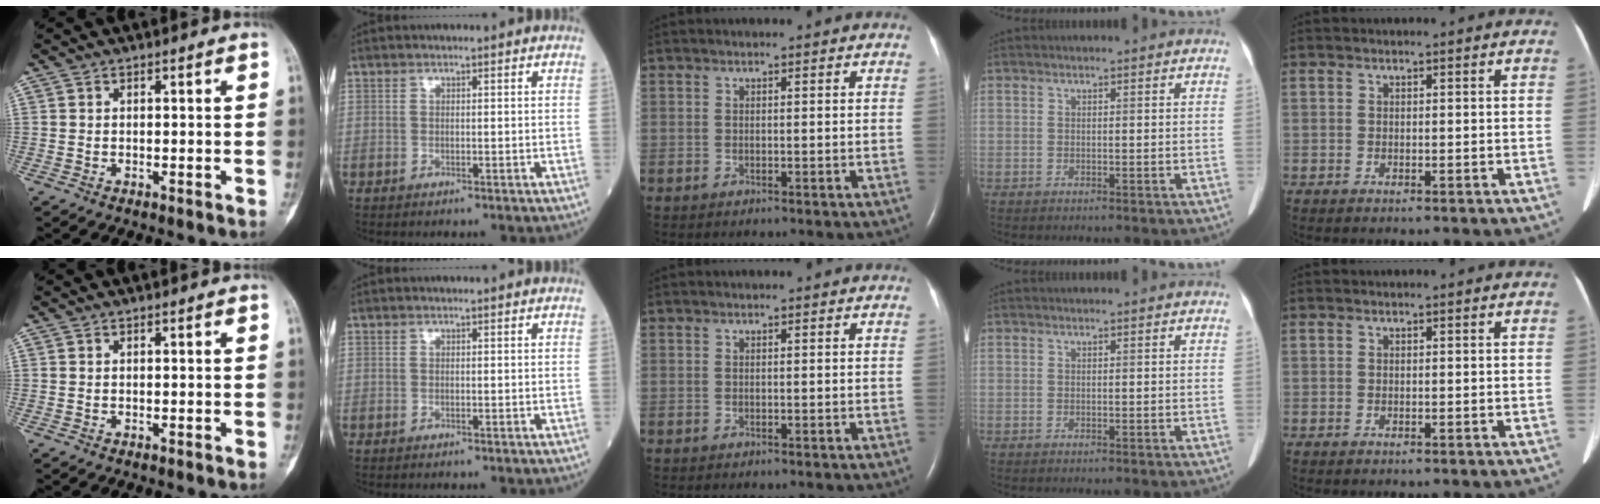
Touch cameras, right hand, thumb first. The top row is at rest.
{}